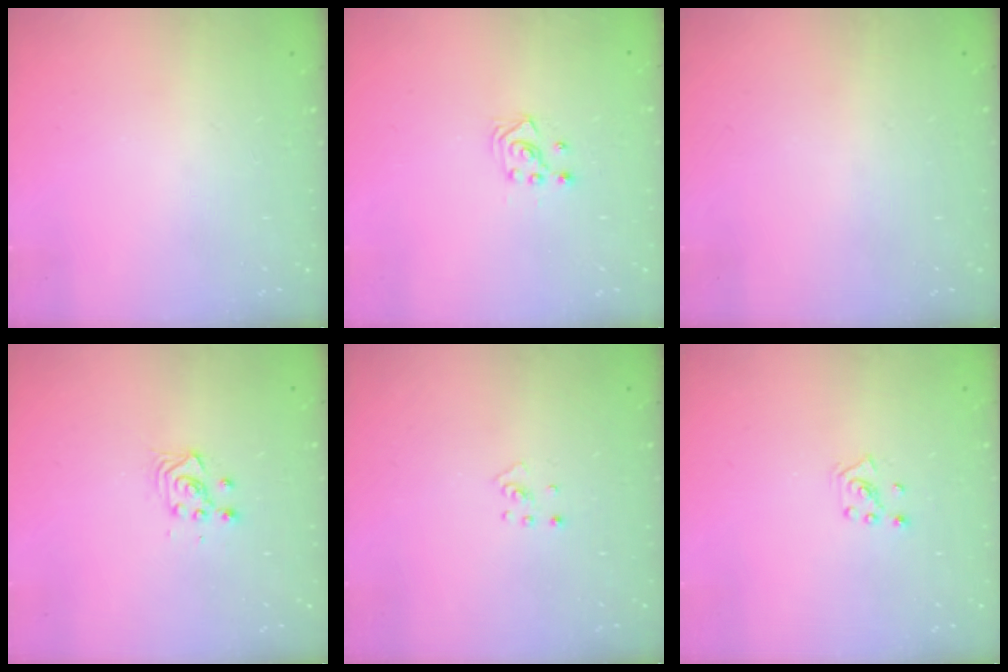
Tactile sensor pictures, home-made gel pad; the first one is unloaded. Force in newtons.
{"total": 2.9, "press": 2.9, "slide": 0.3}
{"total": 0.0}
{"total": 3.6, "press": 3.4, "slide": 1.2}
{"total": 2.5, "press": 2.4, "slide": 0.5}
{"total": 2.8, "press": 2.8, "slide": 0.2}